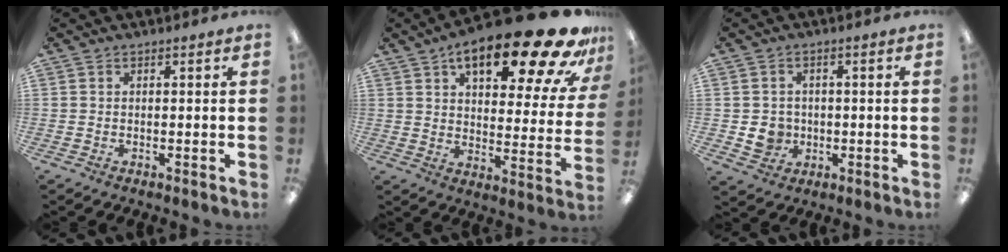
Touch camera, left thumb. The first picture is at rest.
{"total": 24.0, "force": [14.4, 8.4, 17.2], "torque": [-0.242, -0.090, 0.225]}
{"total": 5.2, "force": [-0.6, 4.9, 1.6], "torque": [-0.017, 0.009, -0.008]}